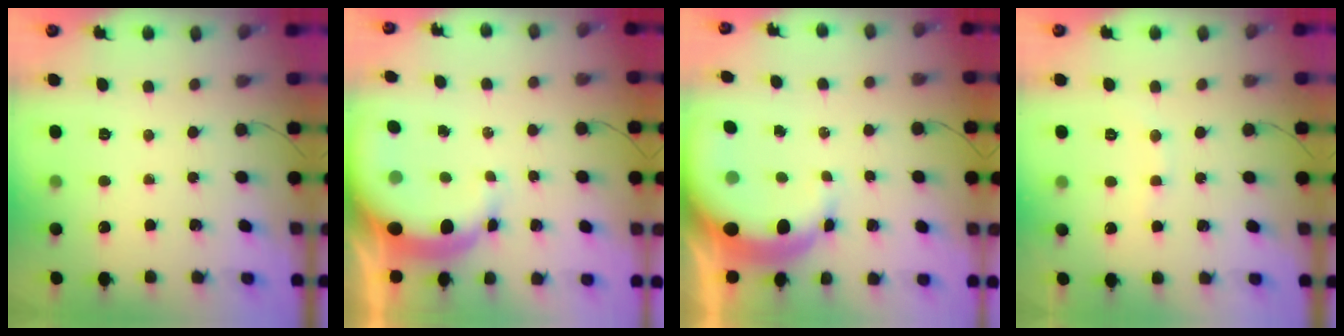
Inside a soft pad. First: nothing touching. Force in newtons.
{"total": 10.1, "press": 9.9, "slide": 2.0}
{"total": 10.3, "press": 10.1, "slide": 1.8}
{"total": 5.0, "press": 4.8, "slide": 1.2}